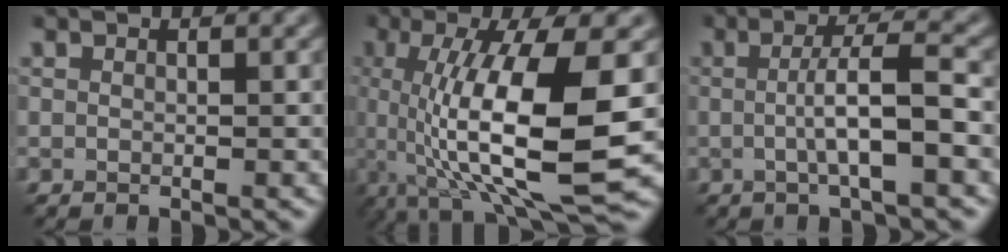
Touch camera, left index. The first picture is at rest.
{"total": 11.9, "force": [-0.9, 3.2, 11.4], "torque": [-0.192, -0.006, -0.011]}
{"total": 4.5, "force": [-0.4, 0.7, 4.5], "torque": [-0.077, 0.006, -0.007]}